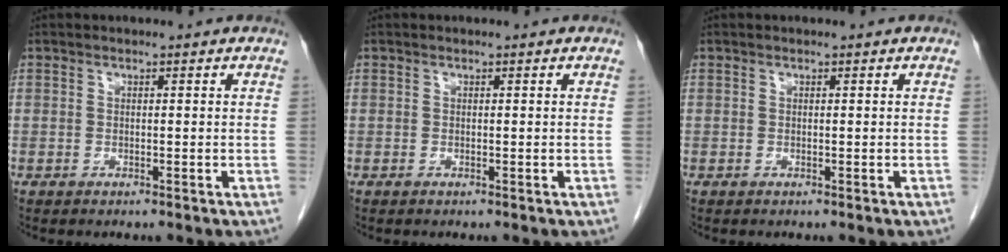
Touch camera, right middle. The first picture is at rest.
{"total": 0.0}
{"total": 0.0}